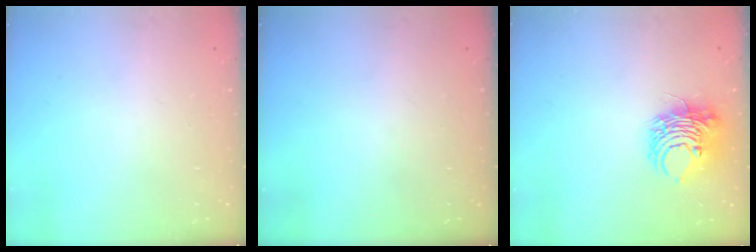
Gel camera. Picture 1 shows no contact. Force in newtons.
{"total": 0.0}
{"total": 10.4, "press": 10.3, "slide": 1.3}